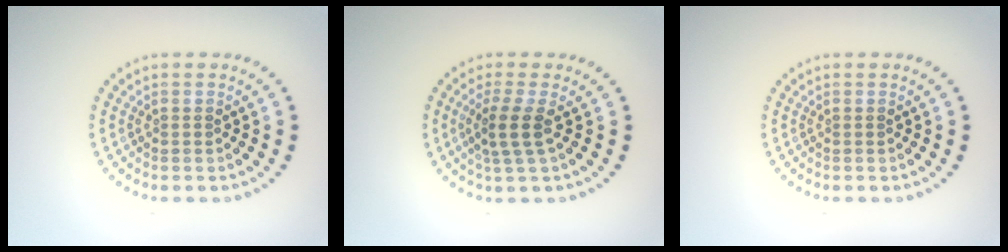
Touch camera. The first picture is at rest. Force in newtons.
{"total": 2.7, "press": 2.1, "slide": 1.7}
{"total": 0.0}